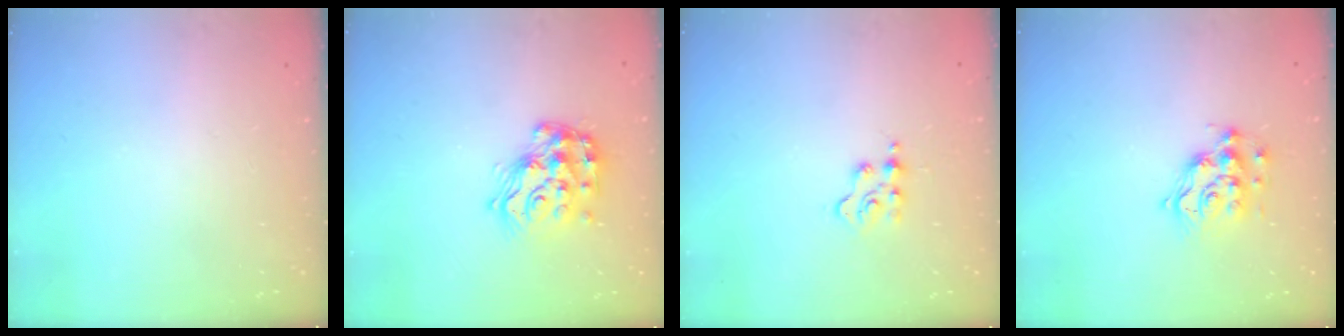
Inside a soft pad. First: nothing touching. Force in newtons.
{"total": 17.0, "press": 17.0, "slide": 1.2}
{"total": 2.6, "press": 2.6, "slide": 0.4}
{"total": 11.9, "press": 11.9, "slide": 0.8}